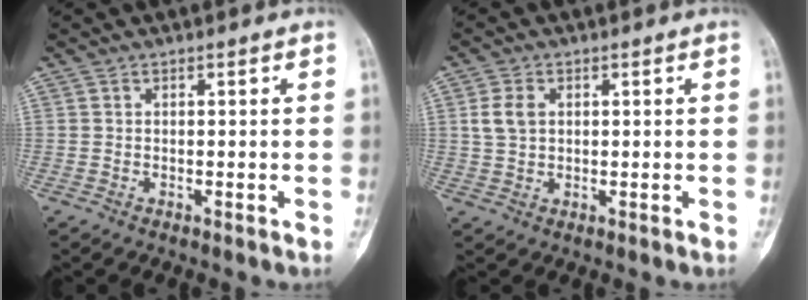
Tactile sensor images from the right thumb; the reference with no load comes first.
{"total": 4.1, "force": [0.9, 2.9, 2.7], "torque": [-0.052, 0.003, 0.020]}